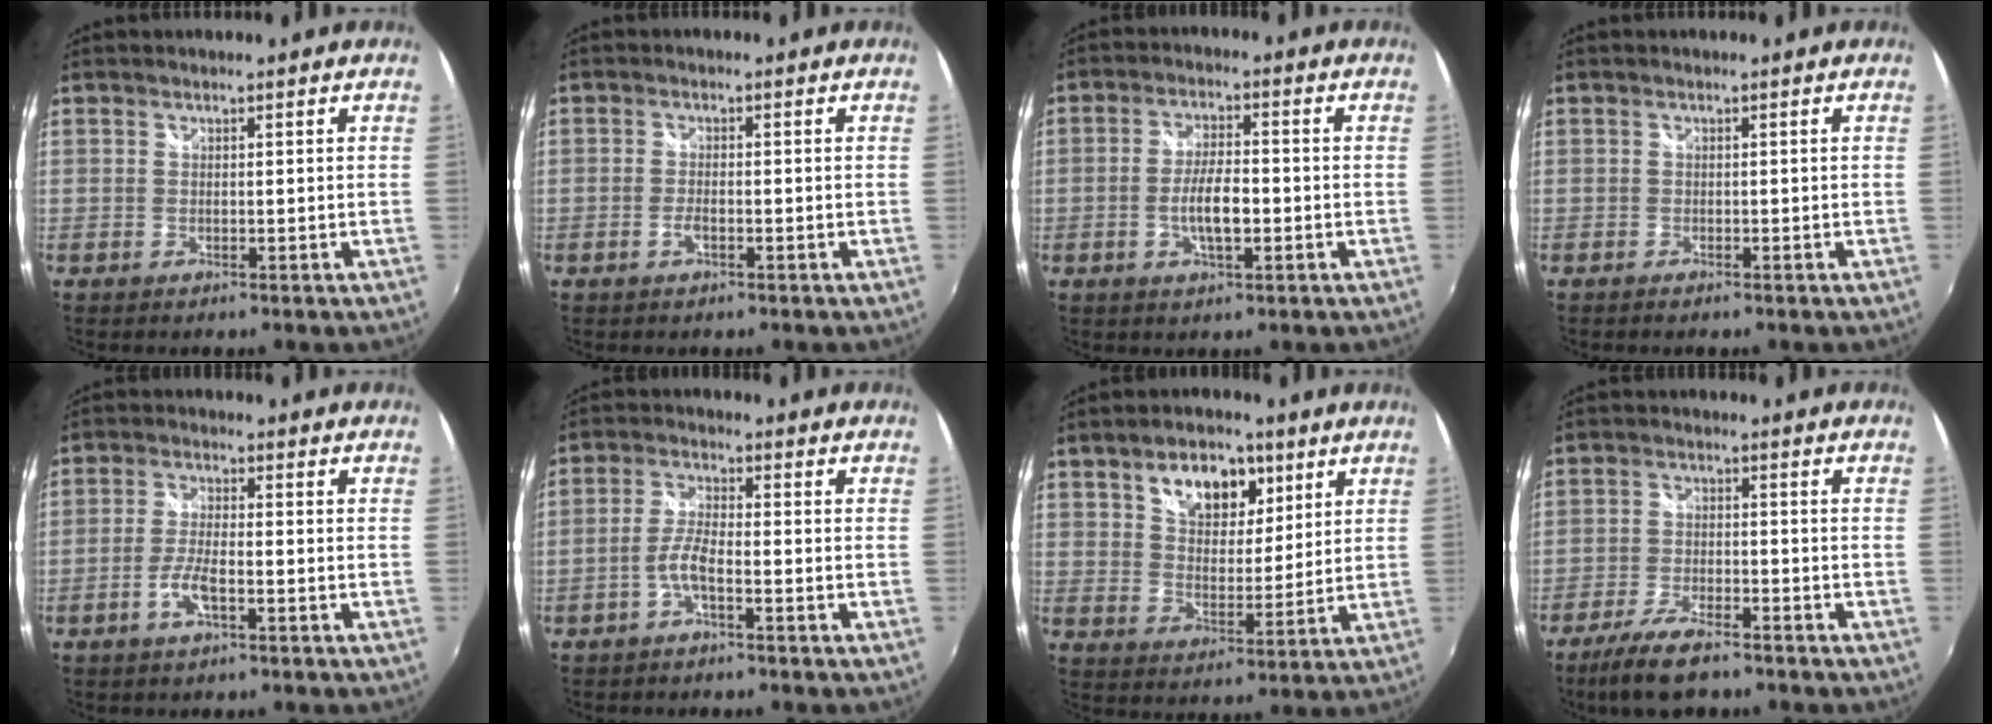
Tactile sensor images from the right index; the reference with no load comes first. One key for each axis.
{"total": 2.2, "fx": -1.0, "fy": 0.8, "fz": 1.8, "tx": -0.042, "ty": 0.000, "tz": -0.021}
{"total": 6.4, "fx": -1.7, "fy": 2.0, "fz": 5.8, "tx": -0.112, "ty": 0.000, "tz": -0.028}
{"total": 0.8, "fx": -0.7, "fy": 0.4, "fz": 0.3, "tx": -0.008, "ty": -0.003, "tz": -0.014}
{"total": 5.1, "fx": -2.4, "fy": 1.2, "fz": 4.3, "tx": -0.095, "ty": 0.000, "tz": -0.048}
{"total": 4.1, "fx": -2.1, "fy": 0.7, "fz": 3.4, "tx": -0.080, "ty": 0.007, "tz": -0.042}
{"total": 11.7, "fx": 6.0, "fy": 7.2, "fz": 7.0, "tx": -0.119, "ty": 0.024, "tz": 0.099}
{"total": 9.6, "fx": -7.4, "fy": 2.8, "fz": 5.5, "tx": -0.130, "ty": -0.016, "tz": -0.134}